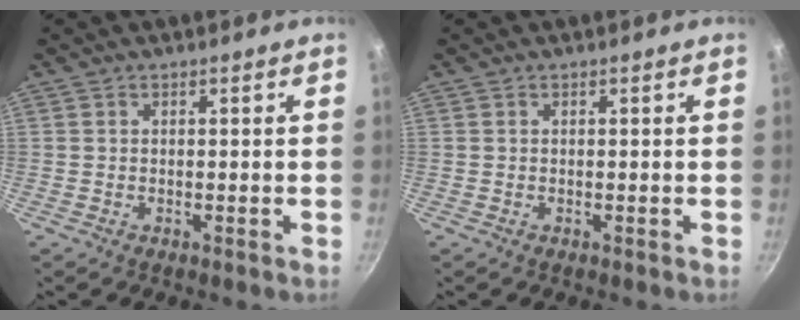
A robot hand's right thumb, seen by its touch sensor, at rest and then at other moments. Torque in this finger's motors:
{"motor_torque": [-0.01, -0.01, 0.01, 0.00, 0.00]}